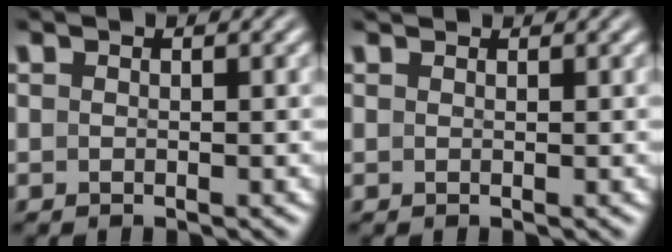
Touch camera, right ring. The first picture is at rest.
{"total": 0.9, "force": [0.7, -0.5, -0.1], "torque": [0.008, -0.002, 0.015]}